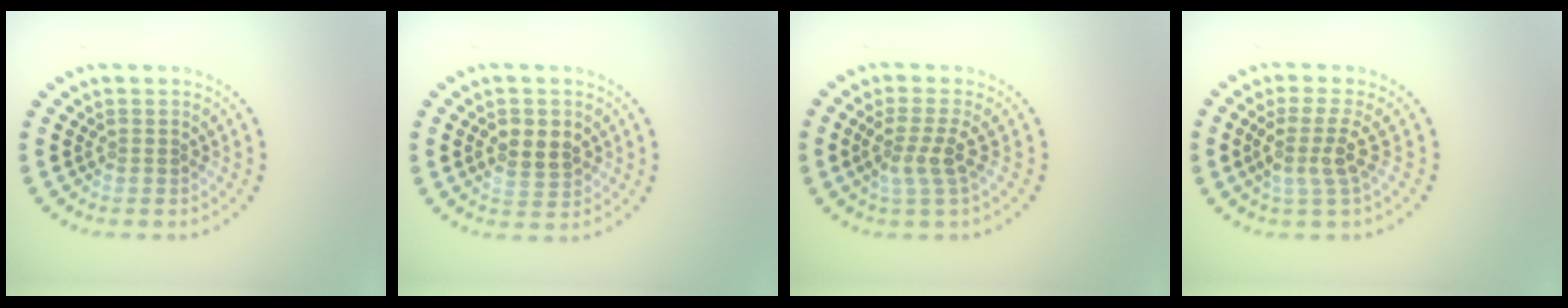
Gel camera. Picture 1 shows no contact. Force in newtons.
{"total": 2.9, "press": 2.9, "slide": 0.3}
{"total": 2.7, "press": 2.0, "slide": 1.8}
{"total": 2.7, "press": 2.1, "slide": 1.8}